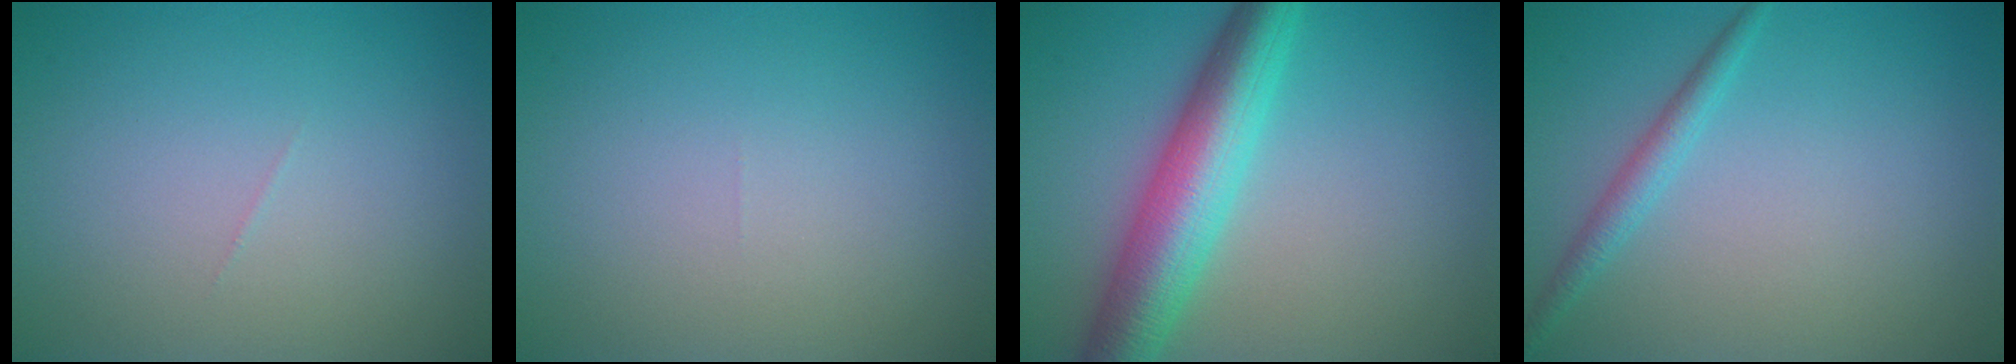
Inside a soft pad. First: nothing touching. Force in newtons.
{"total": 0.0}
{"total": 7.5, "press": 7.5, "slide": 0.1}
{"total": 1.8, "press": 1.8, "slide": 0.1}